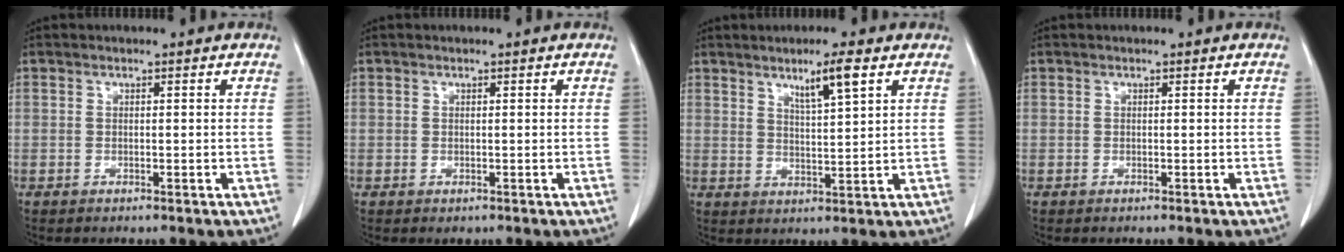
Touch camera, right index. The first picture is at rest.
{"total": 0.5, "force": [-0.1, 0.5, 0.2], "torque": [-0.002, 0.002, 0.000]}
{"total": 5.4, "force": [3.2, -0.1, 4.4], "torque": [-0.075, -0.007, 0.057]}
{"total": 0.0}